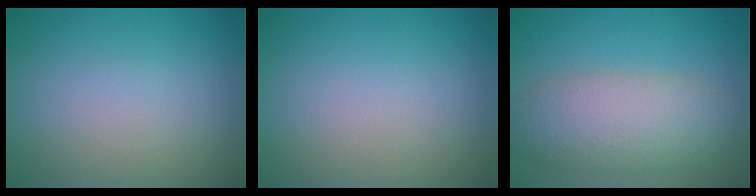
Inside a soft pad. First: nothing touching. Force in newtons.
{"total": 0.0}
{"total": 6.3, "press": 6.3, "slide": 0.4}